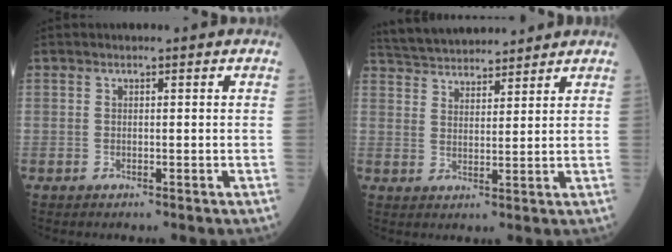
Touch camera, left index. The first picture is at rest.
{"total": 12.3, "force": [11.6, 2.2, 3.5], "torque": [-0.067, 0.037, 0.192]}